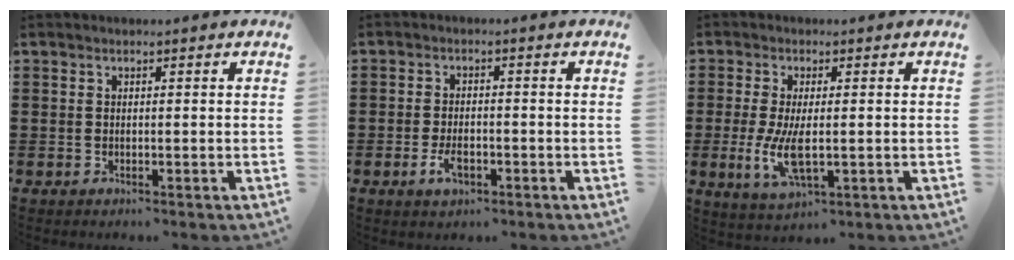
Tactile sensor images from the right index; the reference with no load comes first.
{"total": 3.4, "force": [-1.5, 1.6, 2.6], "torque": [-0.059, -0.003, -0.030]}
{"total": 6.9, "force": [-0.6, 2.7, 6.4], "torque": [-0.143, -0.011, -0.014]}